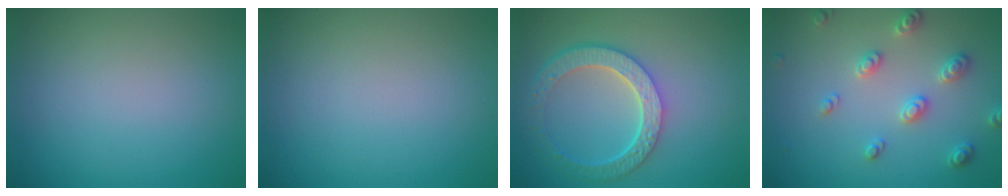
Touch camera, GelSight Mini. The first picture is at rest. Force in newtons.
{"total": 0.0}
{"total": 5.7, "press": 4.3, "slide": 3.7}
{"total": 2.7, "press": 2.7, "slide": 0.4}